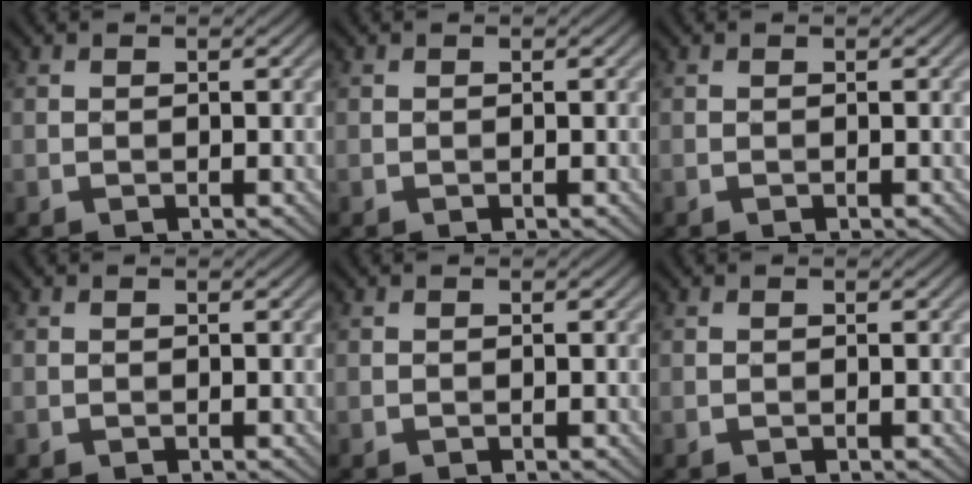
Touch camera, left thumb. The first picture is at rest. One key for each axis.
{"total": 0.0}
{"total": 0.0}
{"total": 0.0}
{"total": 0.0}
{"total": 0.0}